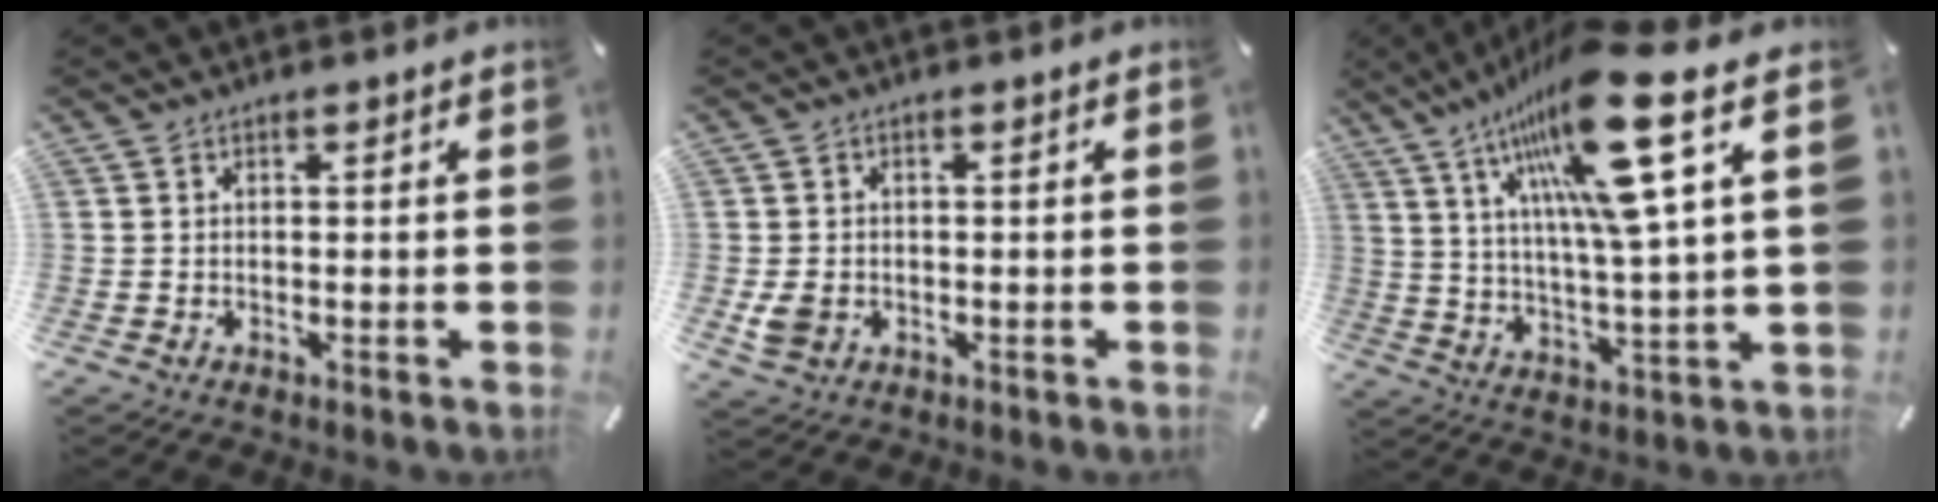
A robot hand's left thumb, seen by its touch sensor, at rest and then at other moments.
{"total": 3.6, "force": [-0.6, 3.1, 1.7], "torque": [-0.036, -0.002, -0.014]}
{"total": 20.2, "force": [11.9, 3.0, 16.1], "torque": [-0.304, -0.066, 0.178]}